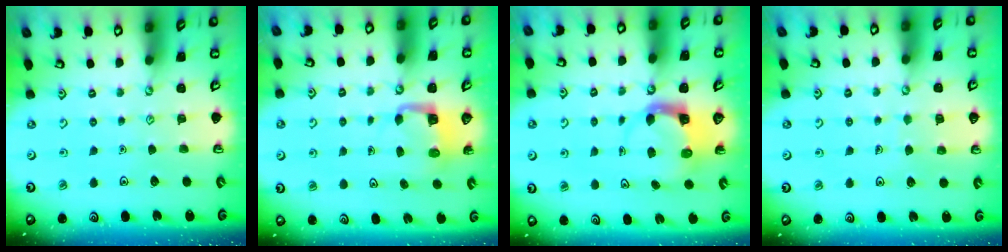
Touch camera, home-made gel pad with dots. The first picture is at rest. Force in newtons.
{"total": 4.1, "press": 4.1, "slide": 0.1}
{"total": 3.8, "press": 3.7, "slide": 0.5}
{"total": 5.7, "press": 5.7, "slide": 0.4}